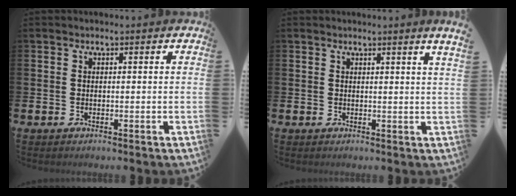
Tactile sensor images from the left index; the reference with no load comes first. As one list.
[{"total": 1.3, "force": [1.1, -0.6, 0.4], "torque": [0.004, -0.012, 0.017]}]